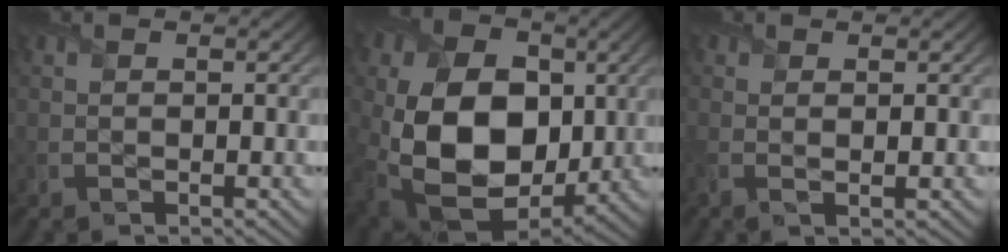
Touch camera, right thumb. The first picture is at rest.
{"total": 20.3, "force": [-1.1, 14.5, 14.1], "torque": [-0.286, -0.028, -0.010]}
{"total": 1.6, "force": [0.3, 0.2, 1.6], "torque": [-0.031, 0.003, 0.001]}